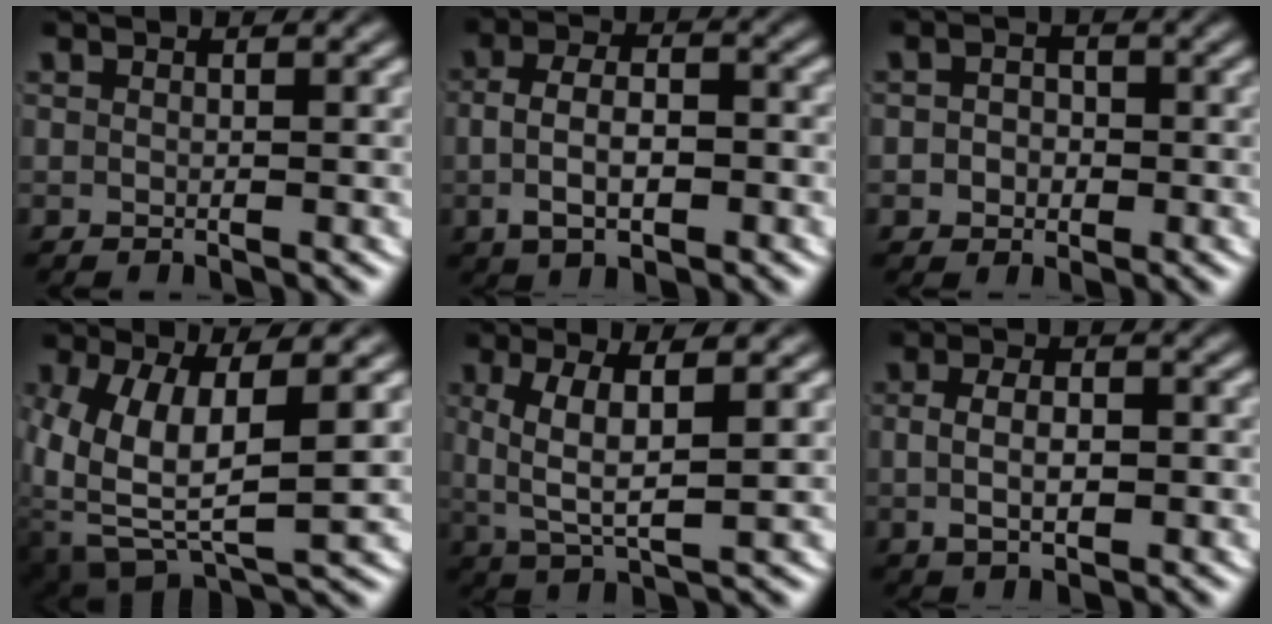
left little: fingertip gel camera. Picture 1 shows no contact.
{"total": 4.8, "force": [-1.2, 2.6, 3.9], "torque": [-0.061, 0.000, -0.017]}
{"total": 2.1, "force": [-0.7, 1.9, 0.7], "torque": [-0.007, -0.004, -0.013]}
{"total": 9.9, "force": [-1.2, 6.5, 7.4], "torque": [-0.155, -0.046, 0.008]}
{"total": 4.1, "force": [0.5, 1.3, 3.8], "torque": [-0.083, -0.008, 0.020]}
{"total": 3.3, "force": [-0.4, 1.6, 2.9], "torque": [-0.041, -0.002, 0.000]}